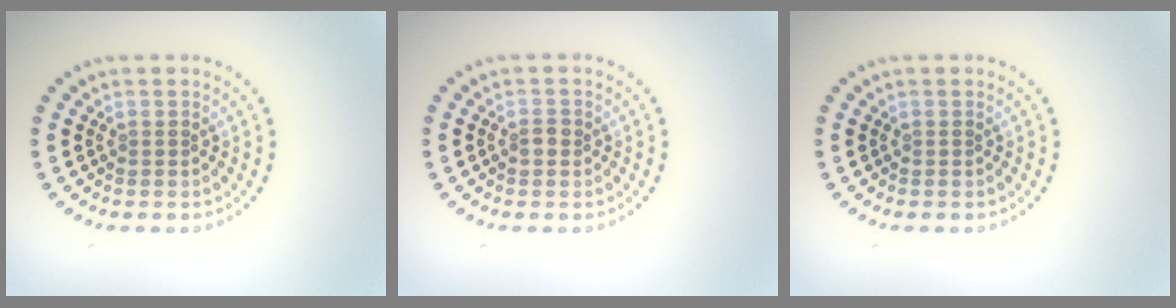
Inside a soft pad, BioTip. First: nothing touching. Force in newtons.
{"total": 1.1, "press": 1.1, "slide": 0.1}
{"total": 0.0}